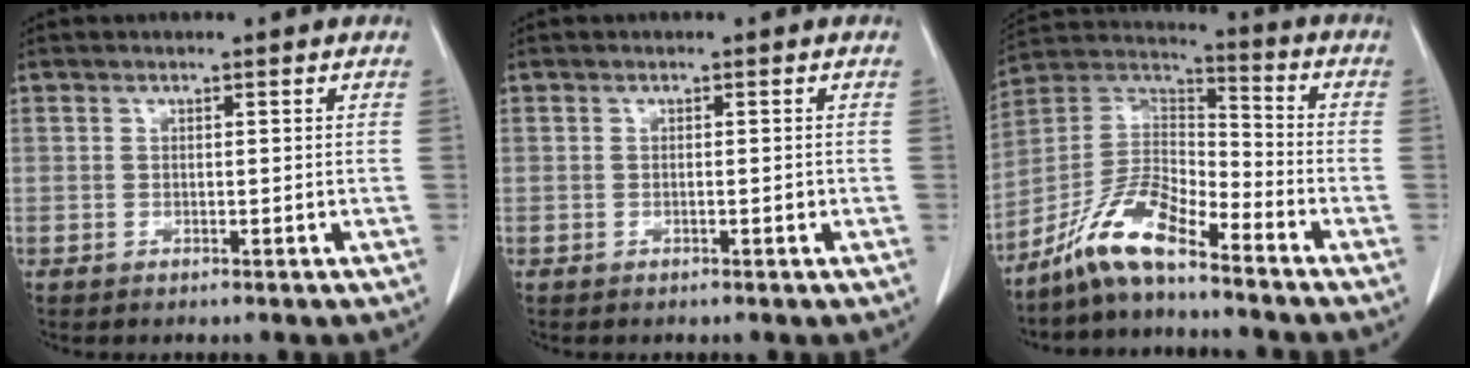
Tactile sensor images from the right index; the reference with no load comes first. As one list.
[{"total": 0.7, "force": [-0.1, 0.2, 0.7], "torque": [-0.012, -0.001, -0.001]}, {"total": 10.5, "force": [-8.1, 2.3, 6.2], "torque": [-0.130, 0.021, -0.156]}]